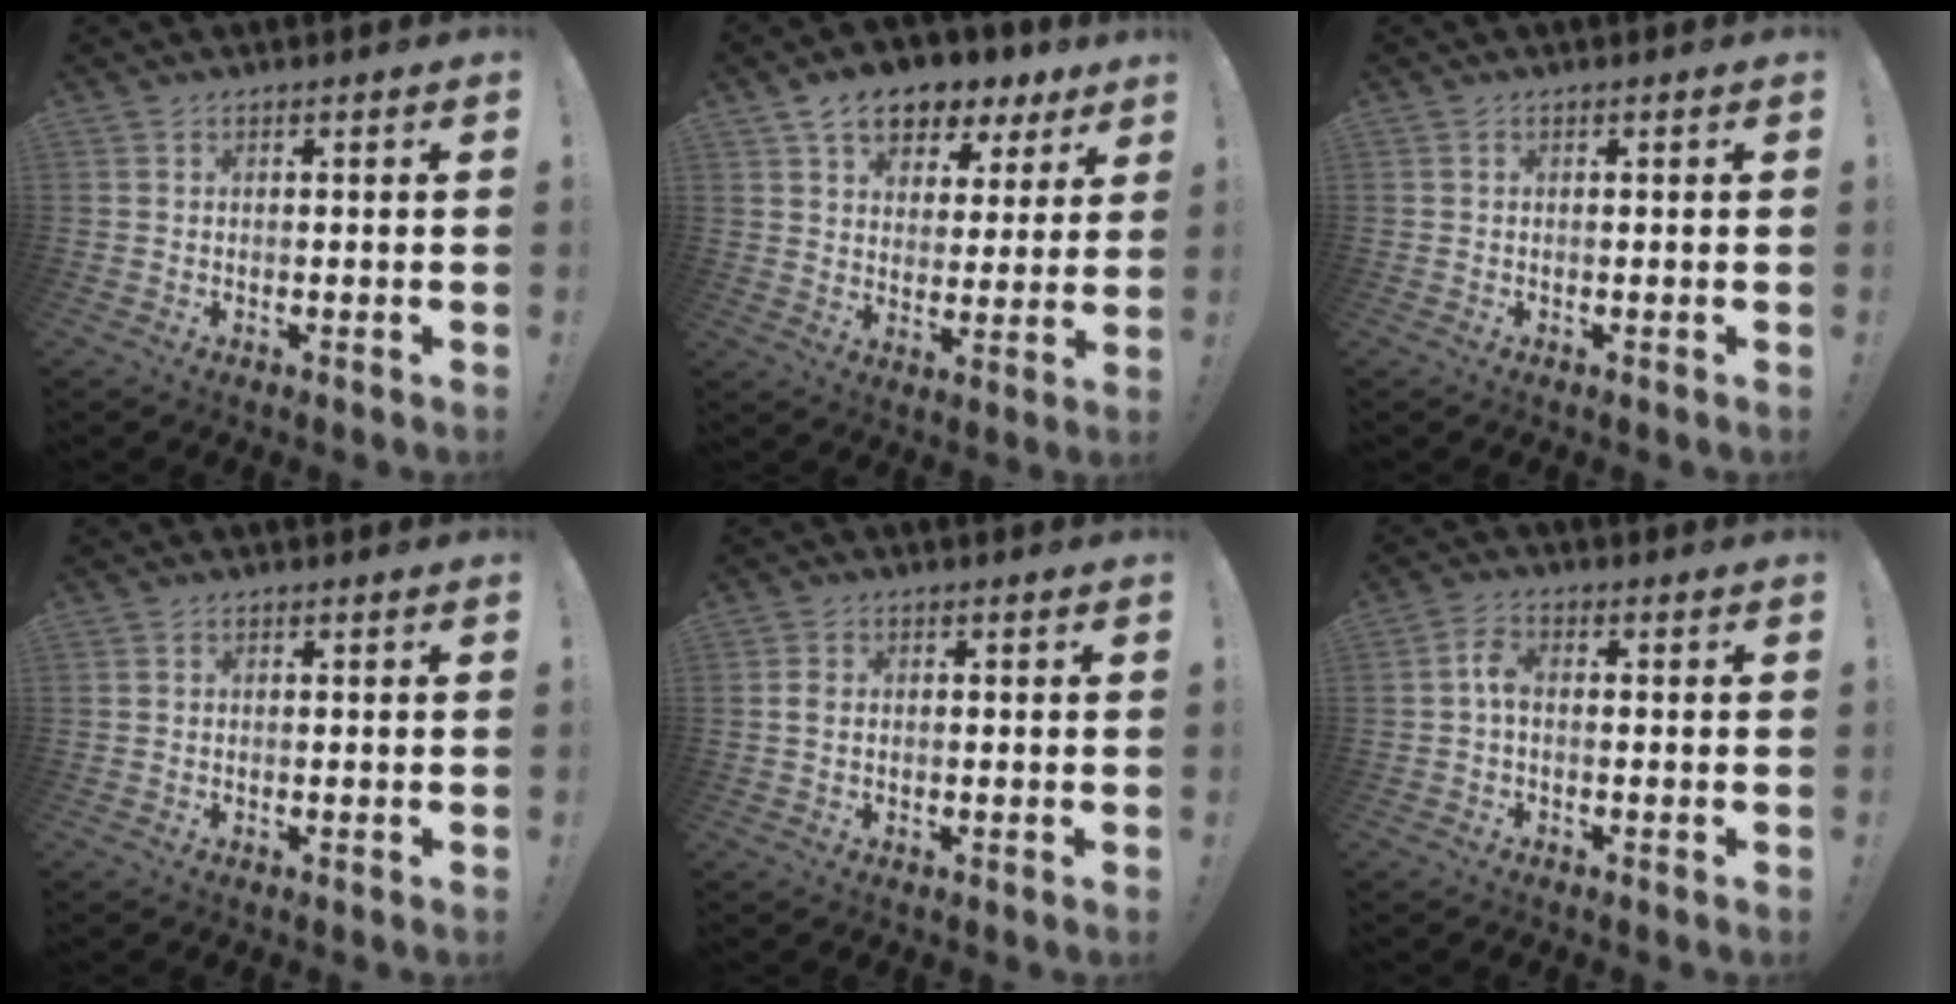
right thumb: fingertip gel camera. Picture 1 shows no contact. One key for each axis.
{"total": 11.4, "fx": 7.3, "fy": 7.0, "fz": 5.3, "tx": -0.082, "ty": -0.040, "tz": 0.137}
{"total": 0.0}
{"total": 0.0}
{"total": 1.8, "fx": -0.1, "fy": 1.3, "fz": 1.3, "tx": -0.016, "ty": 0.003, "tz": -0.004}
{"total": 4.1, "fx": -0.3, "fy": 2.1, "fz": 3.5, "tx": -0.072, "ty": 0.009, "tz": -0.007}